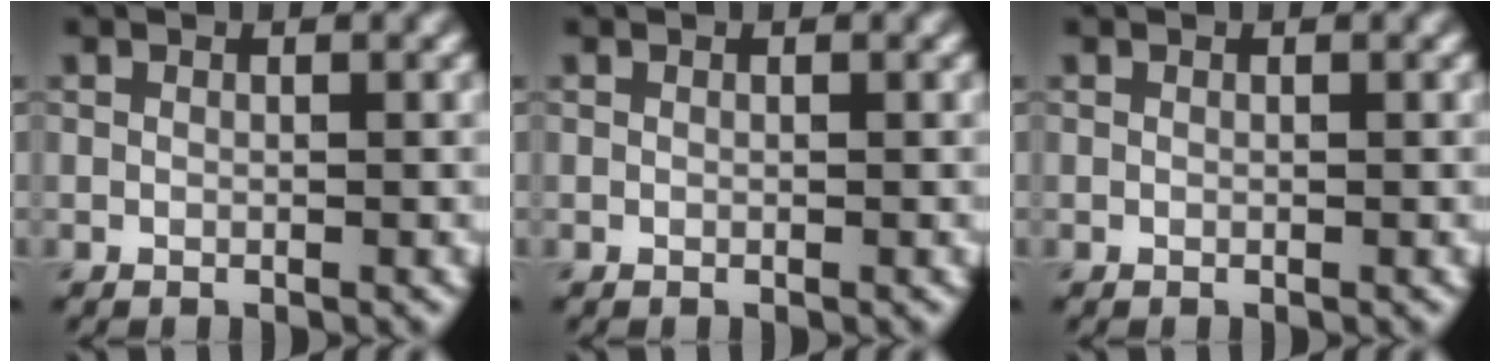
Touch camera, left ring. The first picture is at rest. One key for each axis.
{"total": 0.0}
{"total": 0.0}